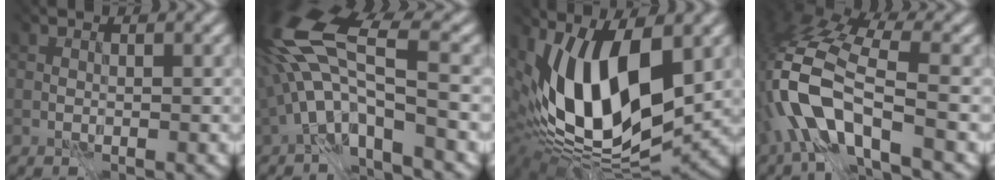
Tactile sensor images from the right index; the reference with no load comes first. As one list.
[{"total": 8.6, "force": [-3.0, 2.2, 7.8], "torque": [-0.162, 0.005, -0.050]}, {"total": 12.7, "force": [-0.8, 5.7, 11.3], "torque": [-0.200, -0.011, -0.003]}, {"total": 9.3, "force": [-5.6, 2.5, 7.0], "torque": [-0.164, -0.003, -0.096]}]